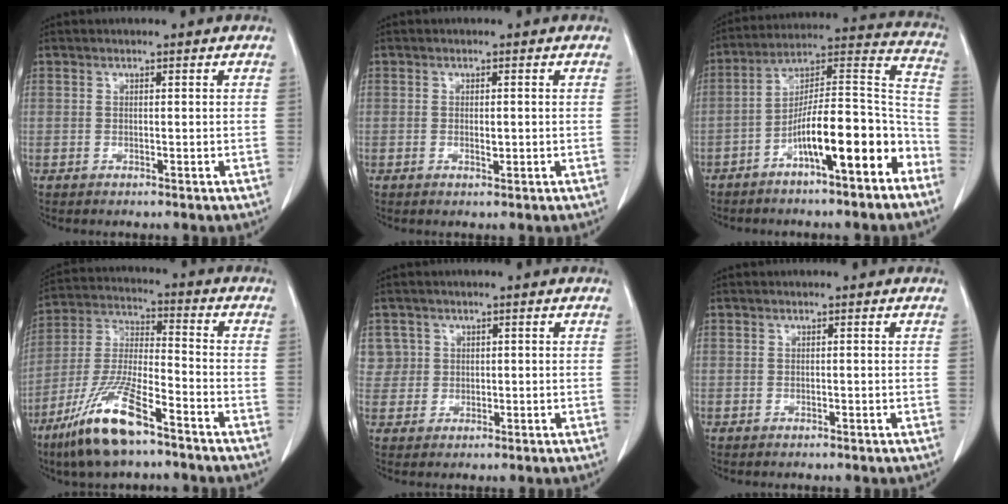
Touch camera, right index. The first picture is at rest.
{"total": 1.2, "force": [0.0, 0.5, 1.1], "torque": [-0.020, -0.003, 0.001]}
{"total": 15.6, "force": [-8.1, 2.9, 13.0], "torque": [-0.201, 0.037, -0.125]}
{"total": 13.9, "force": [-9.0, 2.6, 10.3], "torque": [-0.222, -0.026, -0.169]}
{"total": 3.5, "force": [1.3, 3.2, -0.3], "torque": [0.025, 0.006, 0.021]}
{"total": 0.0}